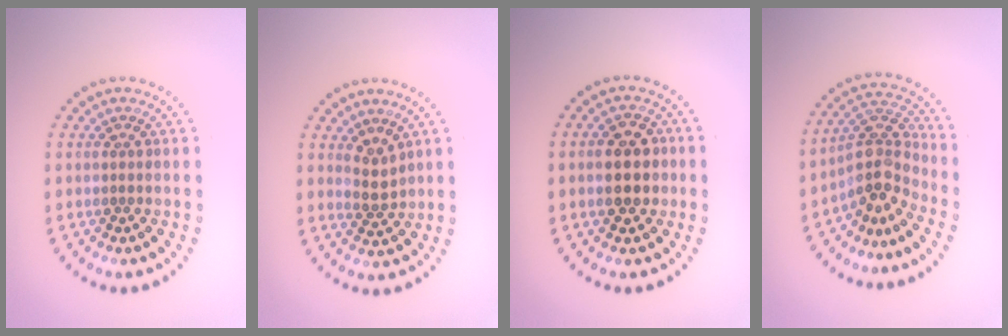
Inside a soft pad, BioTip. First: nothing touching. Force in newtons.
{"total": 1.8, "press": 1.5, "slide": 1.0}
{"total": 4.4, "press": 4.4, "slide": 0.1}
{"total": 4.0, "press": 2.8, "slide": 2.8}